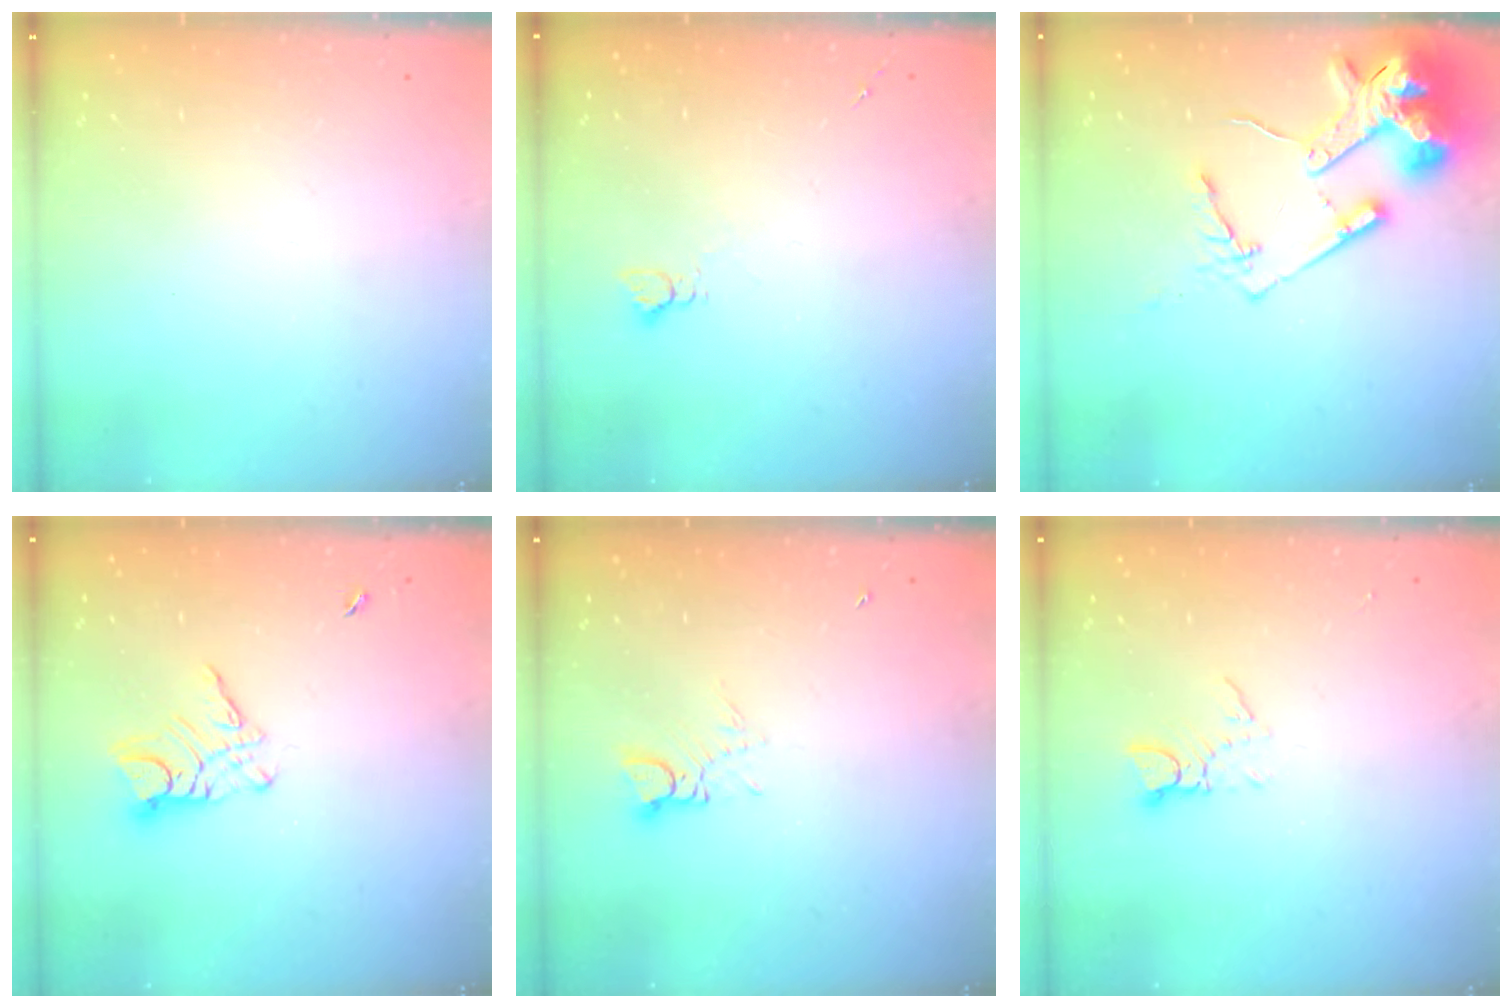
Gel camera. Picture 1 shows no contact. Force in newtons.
{"total": 2.6, "press": 2.5, "slide": 0.4}
{"total": 16.3, "press": 16.2, "slide": 1.9}
{"total": 8.4, "press": 8.4, "slide": 0.7}
{"total": 3.1, "press": 3.1, "slide": 0.3}
{"total": 4.0, "press": 4.0, "slide": 0.2}